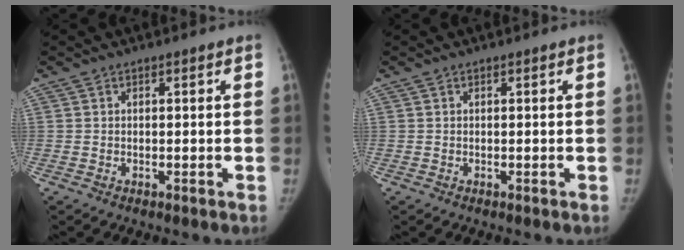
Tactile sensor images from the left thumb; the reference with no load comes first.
{"total": 0.0}